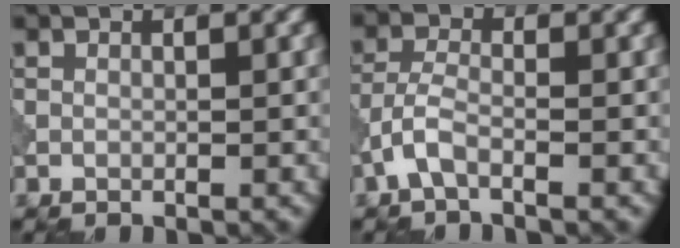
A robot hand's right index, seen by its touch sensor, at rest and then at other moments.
{"total": 2.5, "force": [-1.4, 0.9, 1.8], "torque": [-0.045, 0.005, -0.038]}